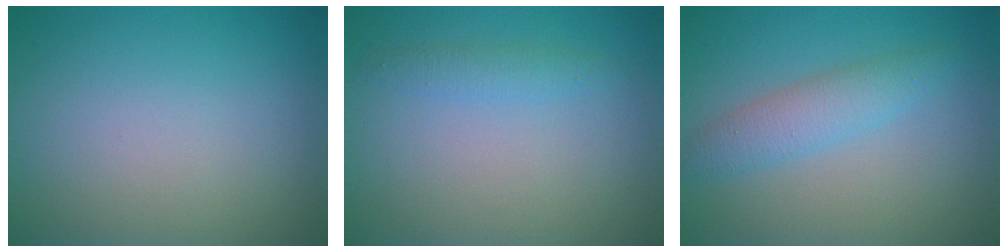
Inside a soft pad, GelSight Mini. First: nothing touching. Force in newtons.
{"total": 1.3, "press": 1.3, "slide": 0.0}
{"total": 2.9, "press": 2.9, "slide": 0.1}